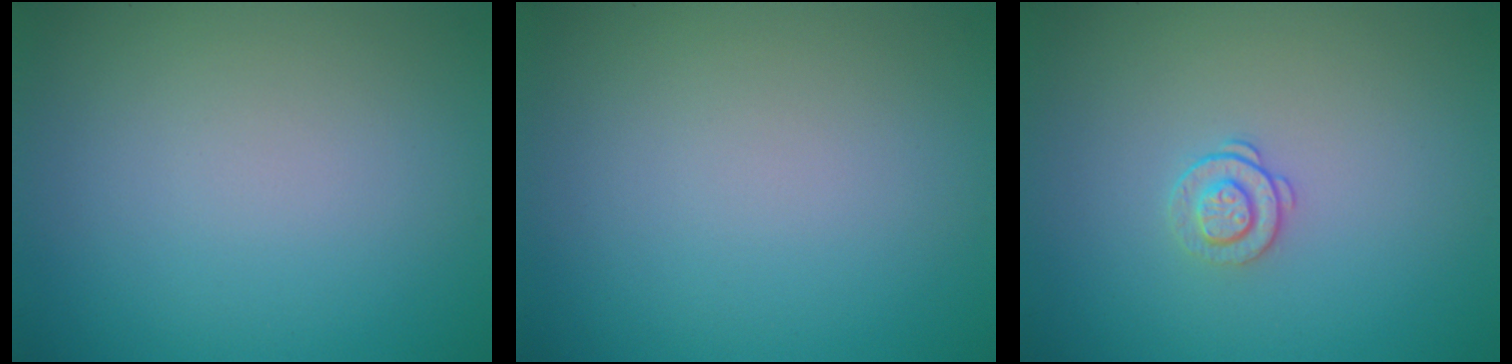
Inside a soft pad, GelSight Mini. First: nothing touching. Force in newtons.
{"total": 0.0}
{"total": 1.4, "press": 0.9, "slide": 1.0}